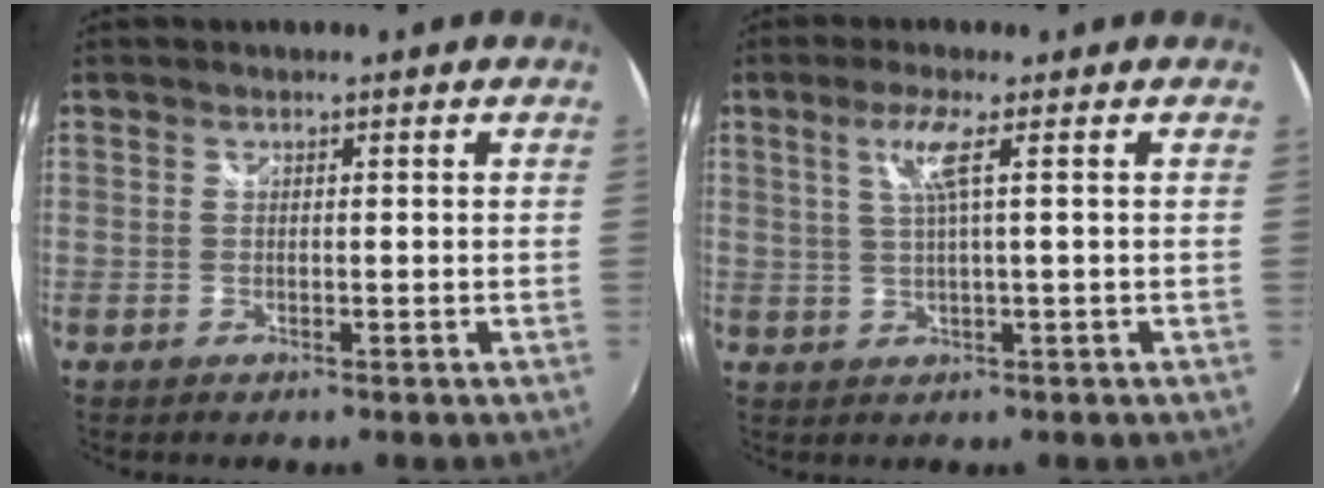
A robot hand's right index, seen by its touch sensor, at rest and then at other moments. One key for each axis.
{"total": 4.3, "fx": 1.5, "fy": -0.7, "fz": 4.0, "tx": -0.077, "ty": 0.001, "tz": 0.032}